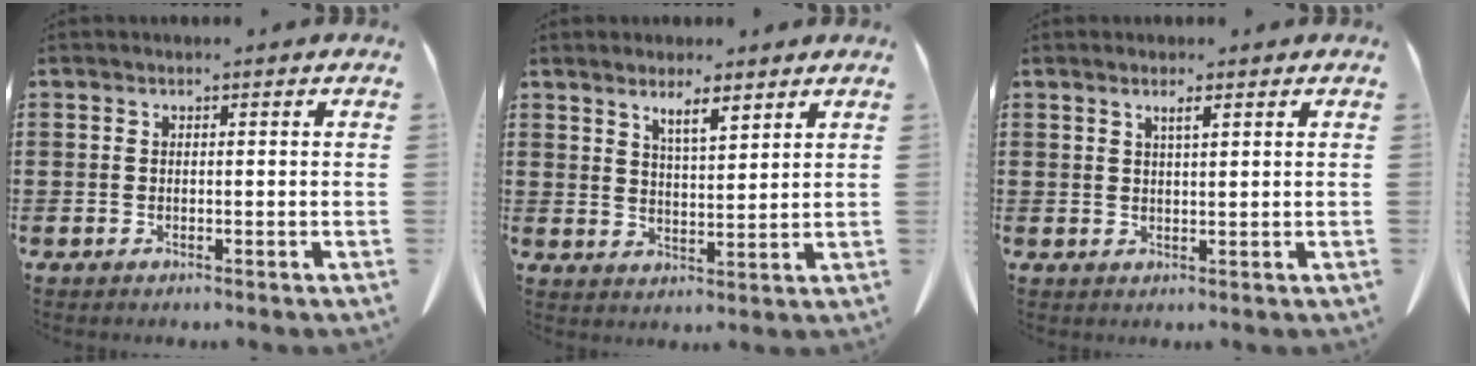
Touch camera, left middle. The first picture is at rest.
{"total": 4.1, "force": [3.4, 0.7, 2.2], "torque": [-0.041, -0.008, 0.059]}
{"total": 1.8, "force": [1.1, 0.3, 1.4], "torque": [-0.020, -0.001, 0.017]}